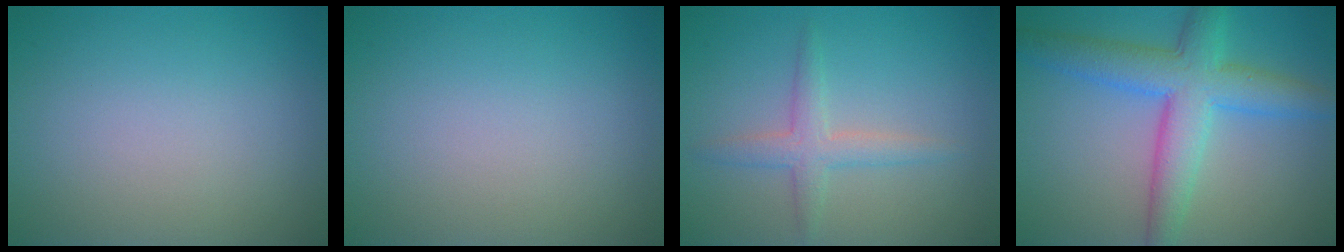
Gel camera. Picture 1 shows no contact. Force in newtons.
{"total": 0.0}
{"total": 2.5, "press": 2.5, "slide": 0.1}
{"total": 6.7, "press": 6.7, "slide": 0.1}